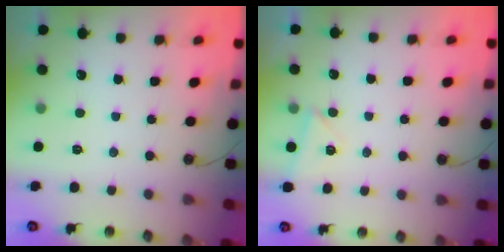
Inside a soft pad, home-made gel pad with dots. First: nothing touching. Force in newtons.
{"total": 4.0, "press": 3.4, "slide": 2.2}